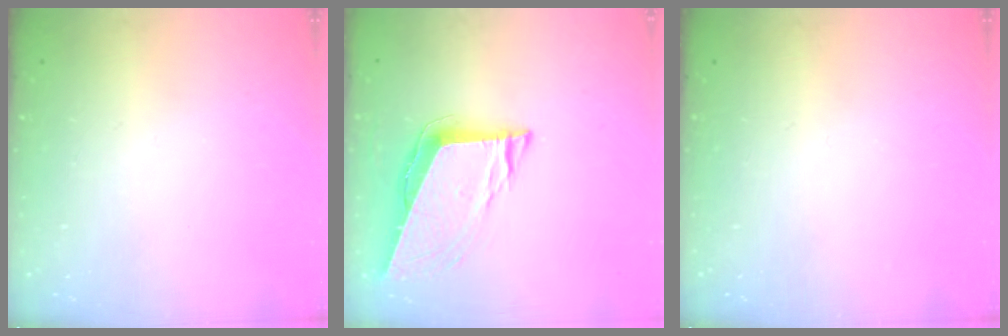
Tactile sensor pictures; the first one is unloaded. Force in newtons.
{"total": 8.6, "press": 8.4, "slide": 1.9}
{"total": 0.0}